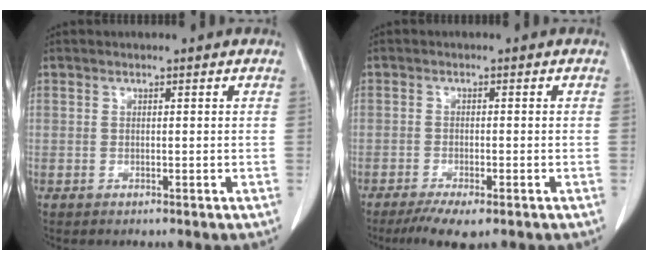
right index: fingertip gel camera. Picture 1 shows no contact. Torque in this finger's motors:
{"motor_torque": [0.50, -0.46, 0.23, 0.06]}